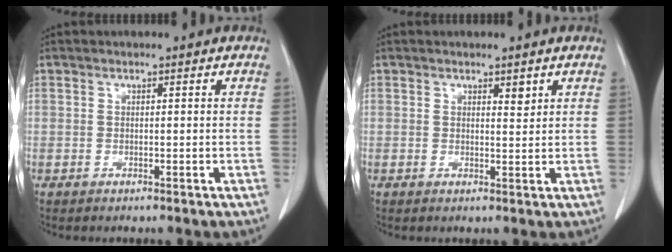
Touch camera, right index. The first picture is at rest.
{"total": 1.9, "force": [1.1, 0.8, 1.4], "torque": [-0.025, -0.002, 0.021]}